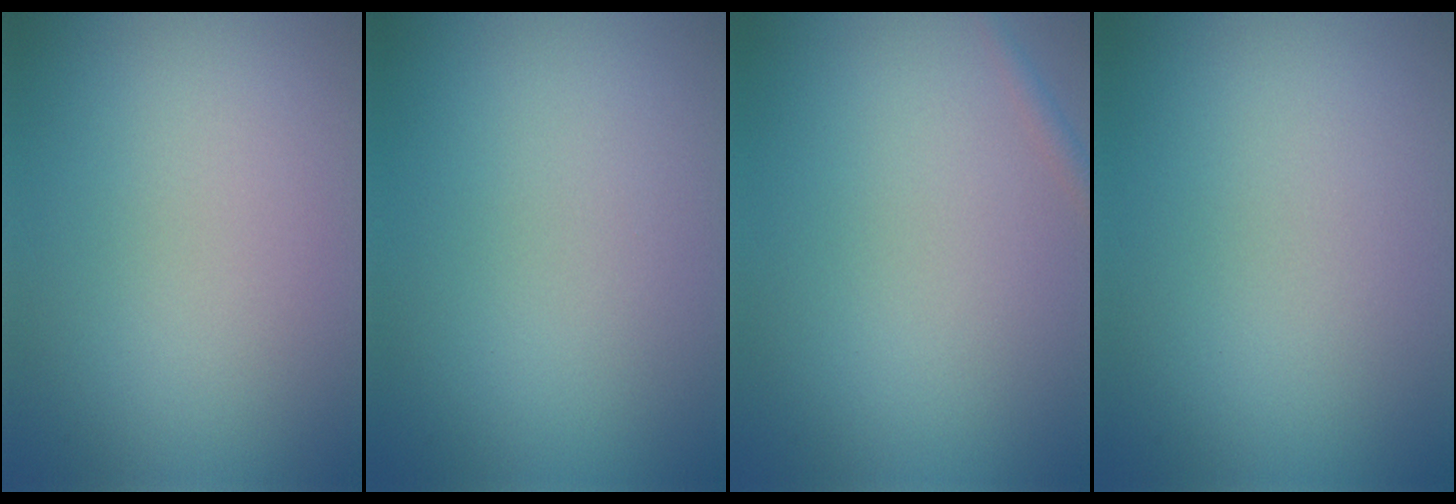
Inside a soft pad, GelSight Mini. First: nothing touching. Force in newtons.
{"total": 0.0}
{"total": 0.8, "press": 0.8, "slide": 0.1}
{"total": 0.0}